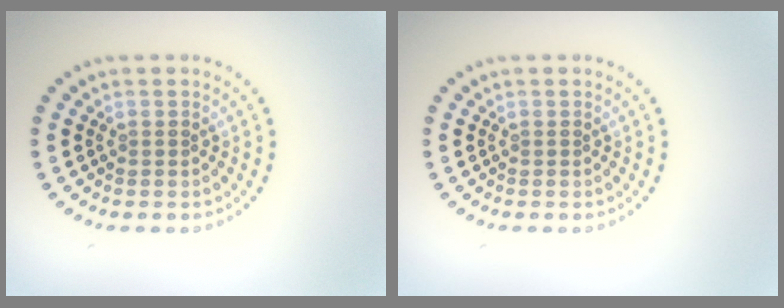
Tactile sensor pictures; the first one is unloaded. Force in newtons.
{"total": 0.0}